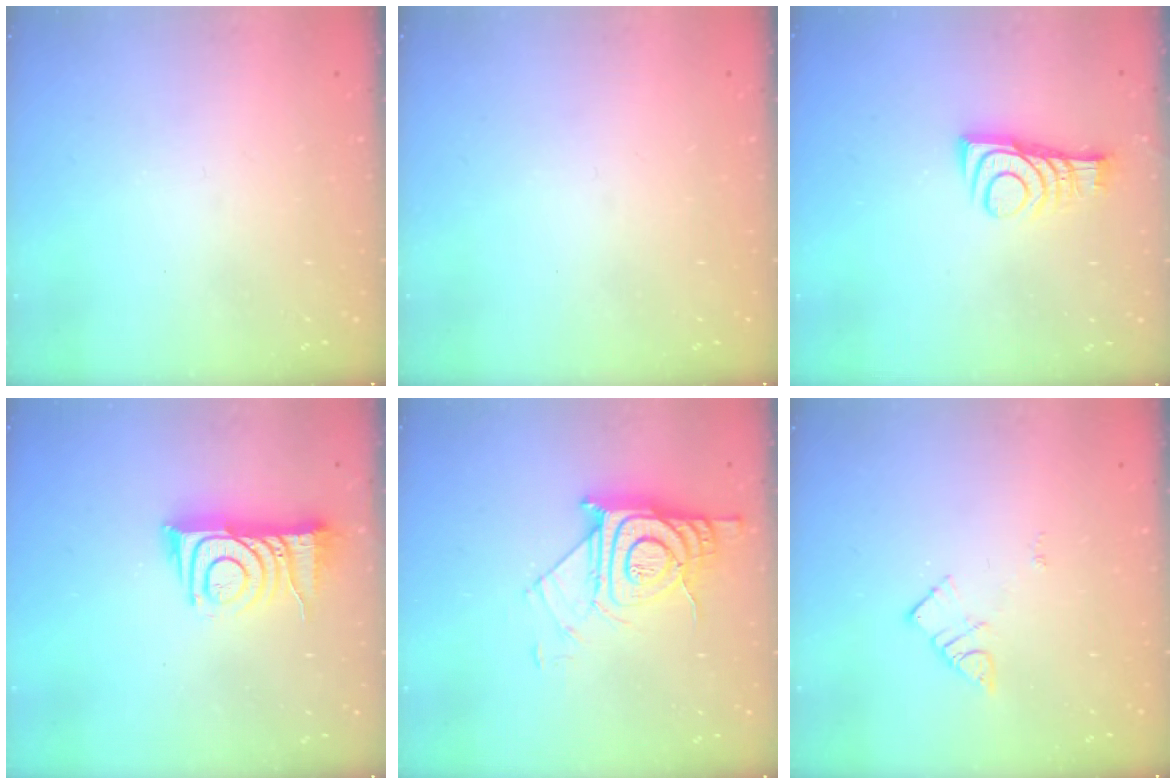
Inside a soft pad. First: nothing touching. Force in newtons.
{"total": 0.0}
{"total": 10.8, "press": 10.8, "slide": 0.4}
{"total": 11.2, "press": 11.2, "slide": 1.2}
{"total": 15.1, "press": 15.0, "slide": 1.0}
{"total": 5.3, "press": 5.2, "slide": 0.6}